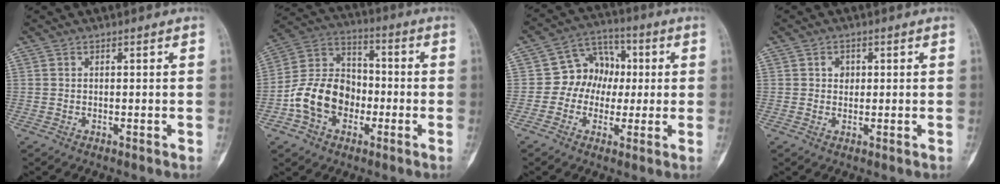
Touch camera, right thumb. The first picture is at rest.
{"total": 14.0, "force": [-4.0, 10.6, 8.3], "torque": [-0.133, 0.045, -0.079]}
{"total": 9.6, "force": [0.1, 8.3, 4.9], "torque": [-0.030, 0.026, -0.010]}
{"total": 2.1, "force": [0.5, 1.9, 0.8], "torque": [0.000, 0.002, 0.007]}